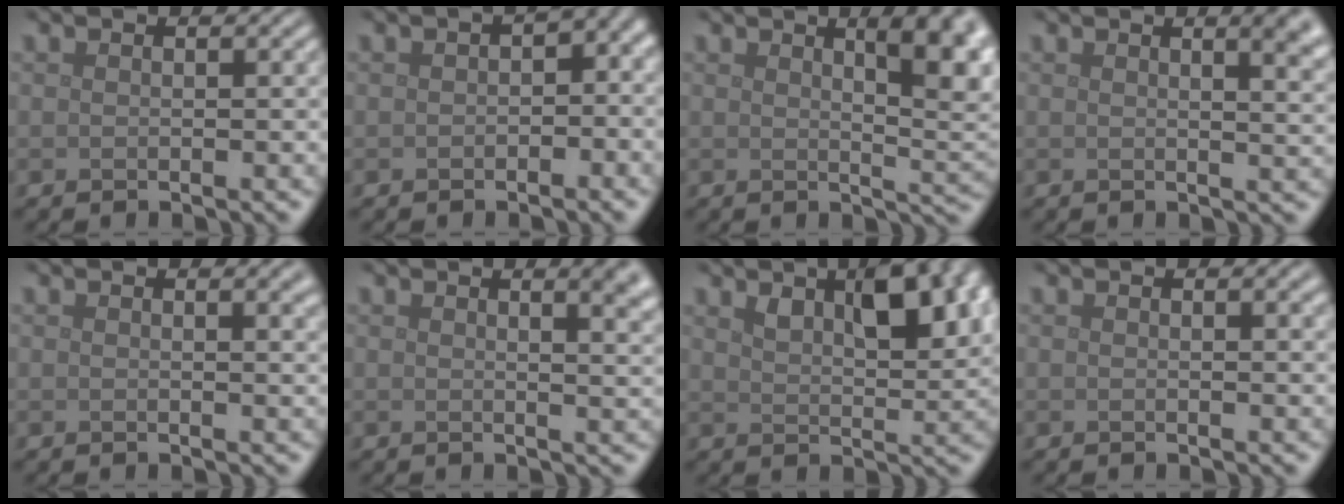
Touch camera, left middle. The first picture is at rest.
{"total": 3.8, "force": [0.1, 2.2, 3.1], "torque": [-0.023, 0.004, -0.003]}
{"total": 7.0, "force": [2.6, 2.5, 6.0], "torque": [-0.047, 0.006, 0.036]}
{"total": 5.2, "force": [2.3, 2.2, 4.1], "torque": [-0.015, 0.012, 0.024]}
{"total": 2.2, "force": [1.2, 0.8, 1.7], "torque": [-0.004, 0.006, 0.014]}
{"total": 4.7, "force": [2.3, 2.0, 3.6], "torque": [-0.014, 0.011, 0.024]}
{"total": 7.2, "force": [3.0, 3.1, 5.7], "torque": [-0.087, 0.005, 0.049]}
{"total": 1.2, "force": [0.7, 0.4, 0.8], "torque": [-0.003, 0.004, 0.009]}